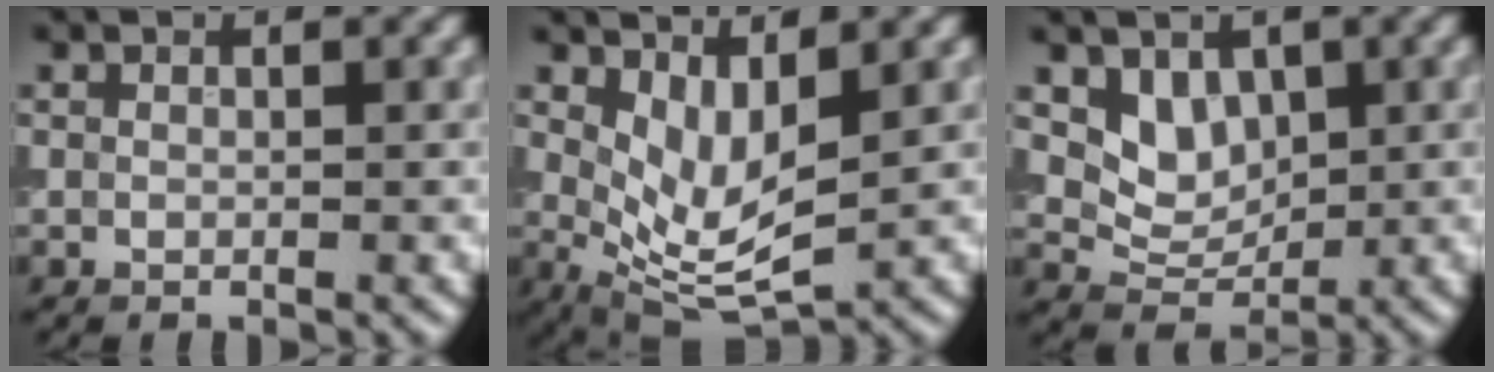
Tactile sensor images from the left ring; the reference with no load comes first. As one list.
[{"total": 4.8, "force": [1.5, 2.0, 4.0], "torque": [-0.084, -0.020, 0.032]}, {"total": 3.2, "force": [1.3, 2.4, 1.6], "torque": [-0.028, -0.009, 0.024]}]